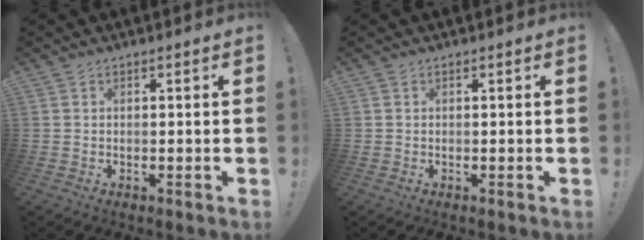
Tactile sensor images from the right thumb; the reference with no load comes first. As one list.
[{"total": 0.0}]